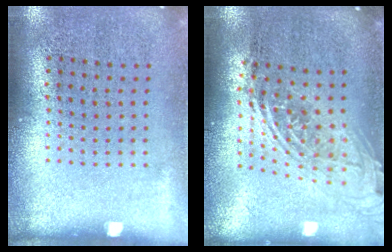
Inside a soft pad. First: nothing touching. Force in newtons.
{"total": 1.9, "press": 1.5, "slide": 1.2}